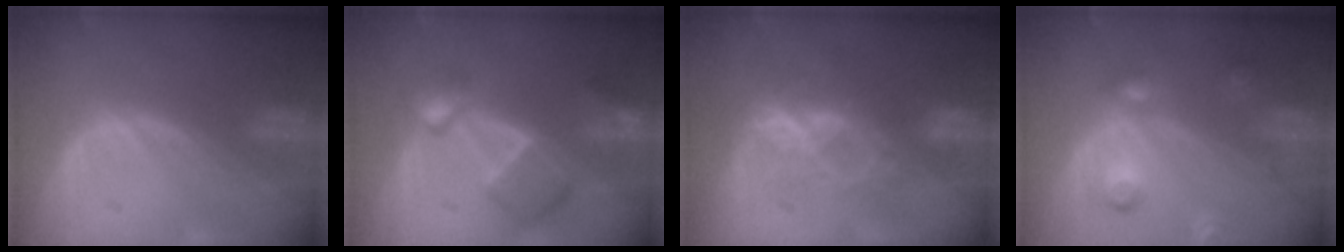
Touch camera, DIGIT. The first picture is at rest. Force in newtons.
{"total": 7.7, "press": 6.7, "slide": 3.9}
{"total": 7.1, "press": 6.2, "slide": 3.6}
{"total": 5.6, "press": 5.6, "slide": 0.3}